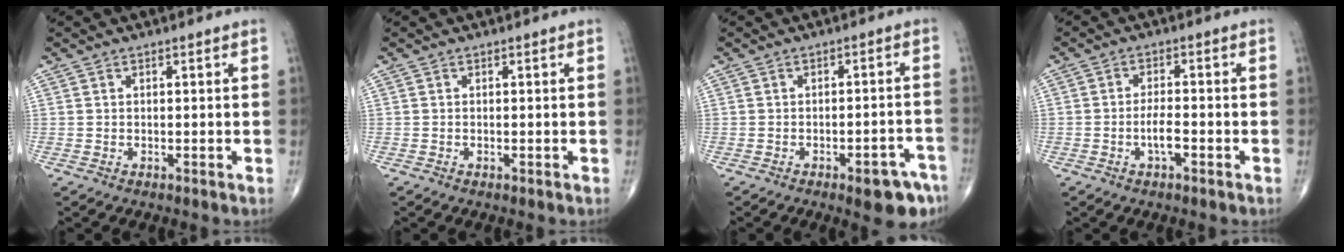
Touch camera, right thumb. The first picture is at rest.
{"total": 0.0}
{"total": 7.6, "force": [-4.5, 2.6, 5.5], "torque": [-0.053, 0.026, -0.051]}
{"total": 3.6, "force": [-1.5, 1.3, 3.0], "torque": [-0.054, 0.010, -0.028]}